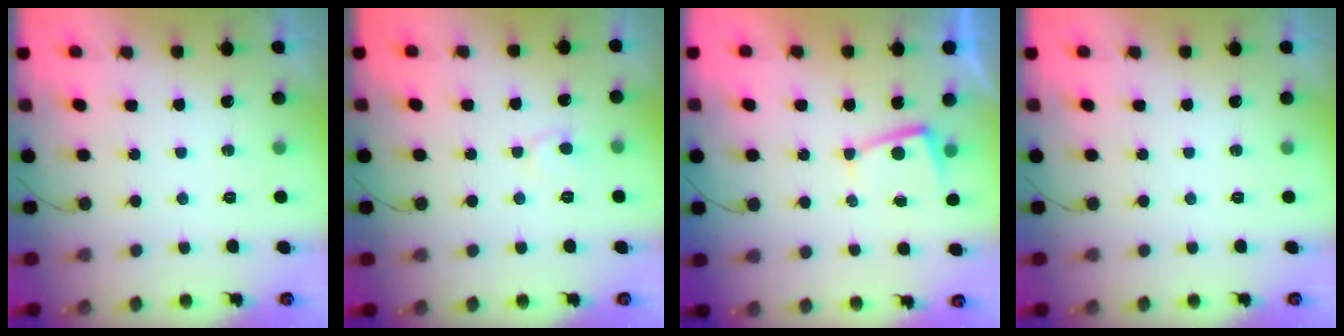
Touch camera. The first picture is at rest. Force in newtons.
{"total": 4.6, "press": 4.6, "slide": 0.5}
{"total": 2.8, "press": 2.8, "slide": 0.5}
{"total": 0.0}